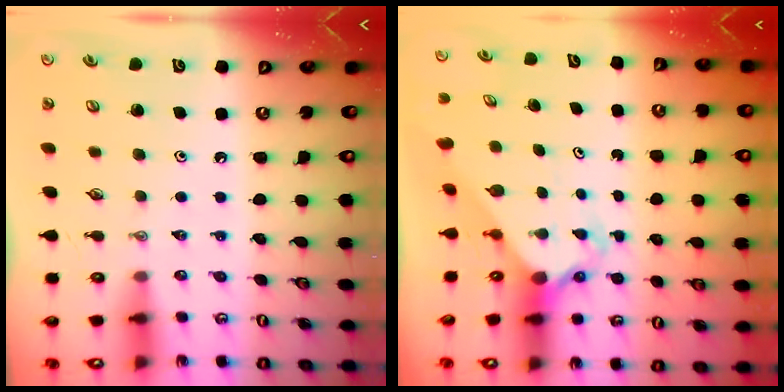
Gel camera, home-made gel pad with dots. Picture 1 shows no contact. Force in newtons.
{"total": 2.8, "press": 2.8, "slide": 0.1}